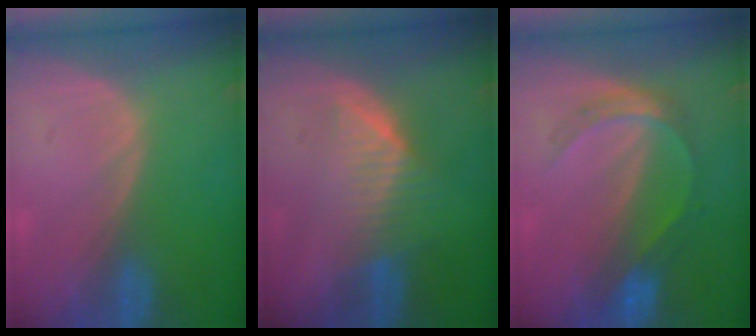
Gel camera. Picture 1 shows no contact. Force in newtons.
{"total": 6.5, "press": 5.8, "slide": 2.8}
{"total": 5.6, "press": 5.0, "slide": 2.5}